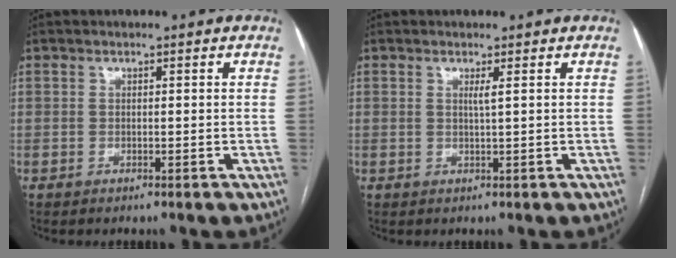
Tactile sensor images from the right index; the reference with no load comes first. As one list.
[{"total": 1.0, "force": [0.4, -0.3, 0.9], "torque": [-0.022, -0.003, 0.009]}]